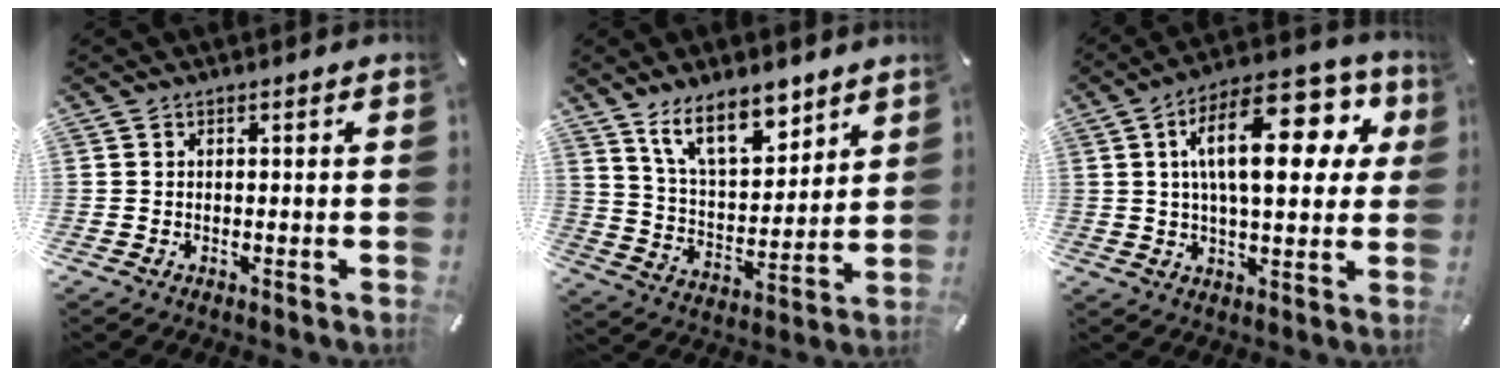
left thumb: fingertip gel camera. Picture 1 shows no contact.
{"total": 13.7, "force": [10.3, 6.0, 6.8], "torque": [-0.118, -0.056, 0.189]}
{"total": 21.7, "force": [6.5, 10.0, 18.1], "torque": [-0.282, -0.012, 0.098]}